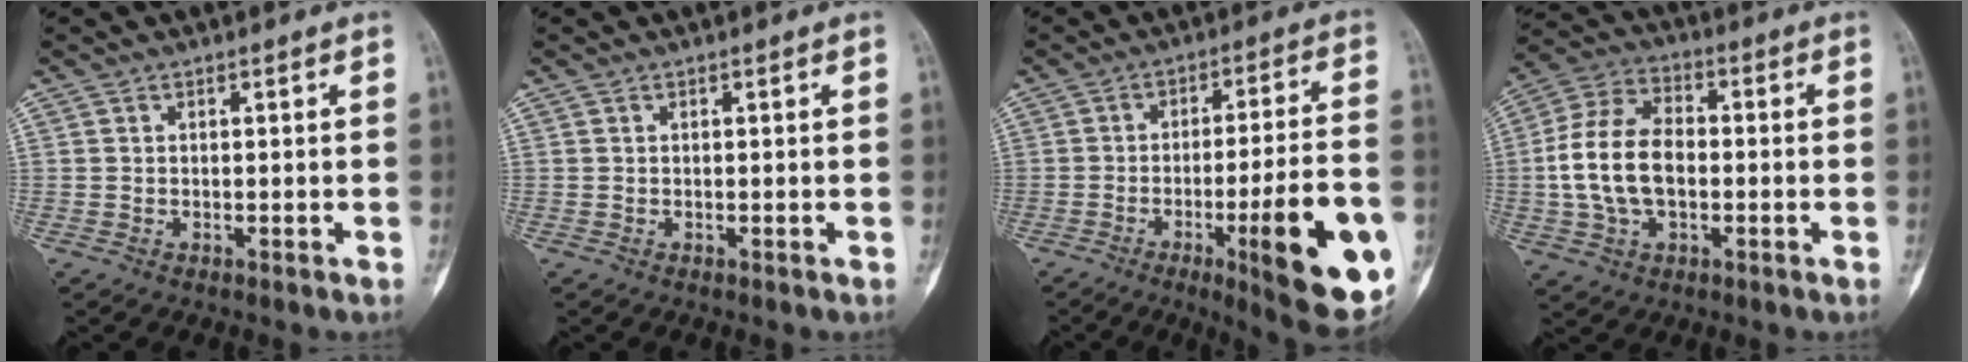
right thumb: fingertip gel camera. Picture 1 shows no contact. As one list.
[{"total": 0.0}, {"total": 21.0, "force": [-7.4, 4.0, 19.2], "torque": [-0.228, 0.010, -0.094]}, {"total": 13.9, "force": [-1.2, 8.9, 10.6], "torque": [-0.205, 0.027, -0.026]}]